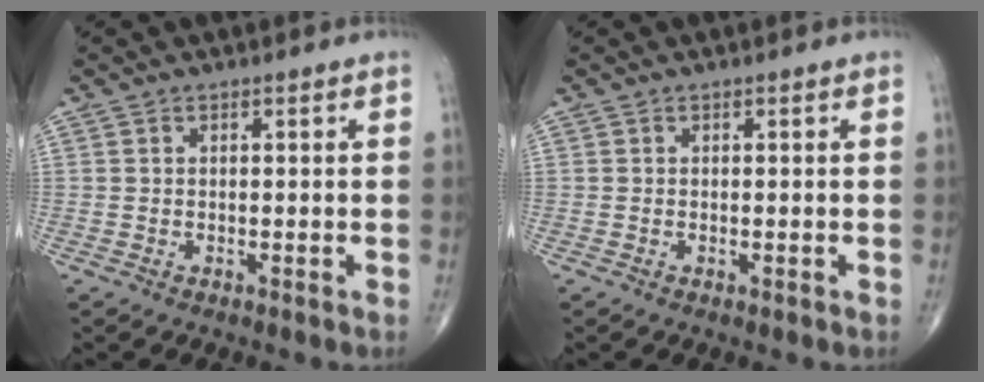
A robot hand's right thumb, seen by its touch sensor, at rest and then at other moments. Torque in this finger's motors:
{"motor_torque": [0.02, -0.29, 0.18, 0.09, -0.02]}